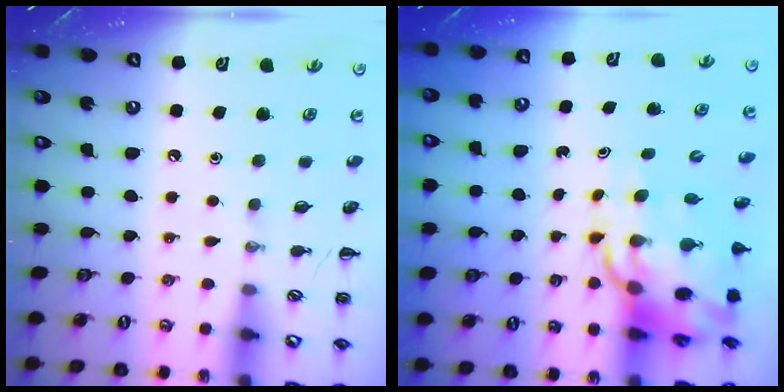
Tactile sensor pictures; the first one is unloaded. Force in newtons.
{"total": 13.9, "press": 13.4, "slide": 3.8}